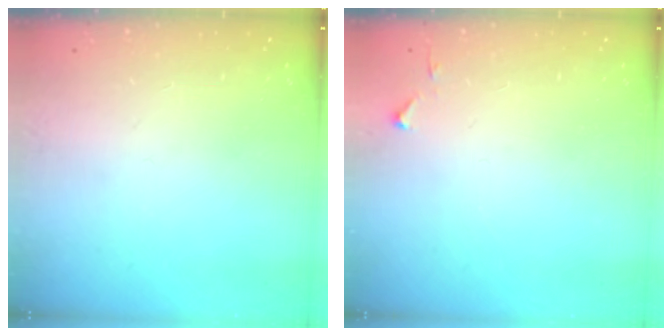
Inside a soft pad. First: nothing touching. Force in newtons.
{"total": 3.7, "press": 3.7, "slide": 0.6}